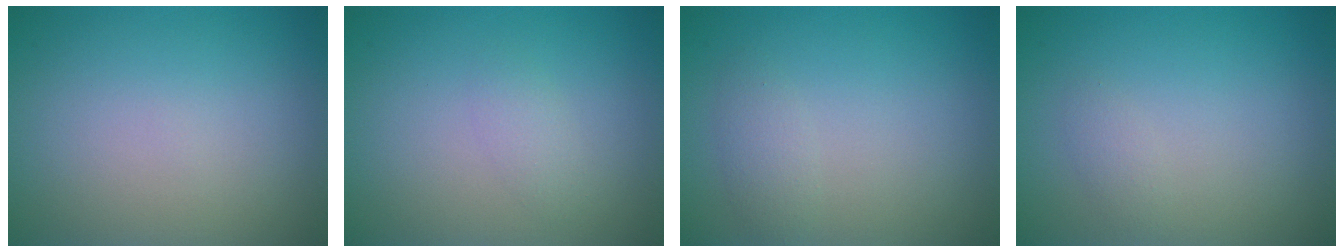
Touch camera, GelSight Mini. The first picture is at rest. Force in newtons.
{"total": 1.1, "press": 1.1, "slide": 0.0}
{"total": 1.3, "press": 1.3, "slide": 0.1}
{"total": 0.8, "press": 0.8, "slide": 0.0}